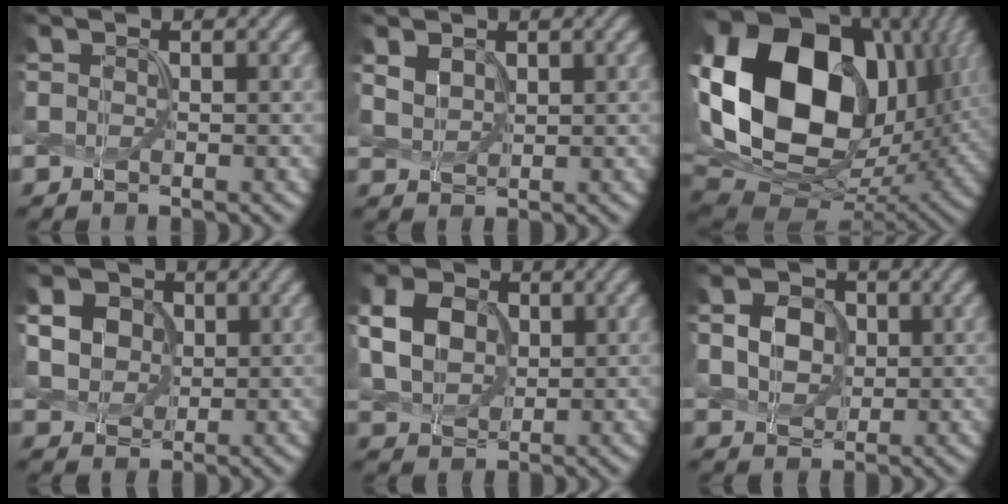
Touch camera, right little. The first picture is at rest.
{"total": 1.7, "force": [0.8, 1.3, 0.8], "torque": [-0.033, 0.004, 0.023]}
{"total": 21.0, "force": [4.0, 14.9, 14.3], "torque": [-0.326, 0.024, 0.075]}
{"total": 8.4, "force": [2.8, 6.8, 4.0], "torque": [-0.112, 0.032, 0.046]}
{"total": 5.9, "force": [0.8, 4.6, 3.6], "torque": [-0.114, 0.014, 0.021]}
{"total": 3.2, "force": [0.0, 2.7, 1.7], "torque": [-0.048, 0.002, 0.002]}